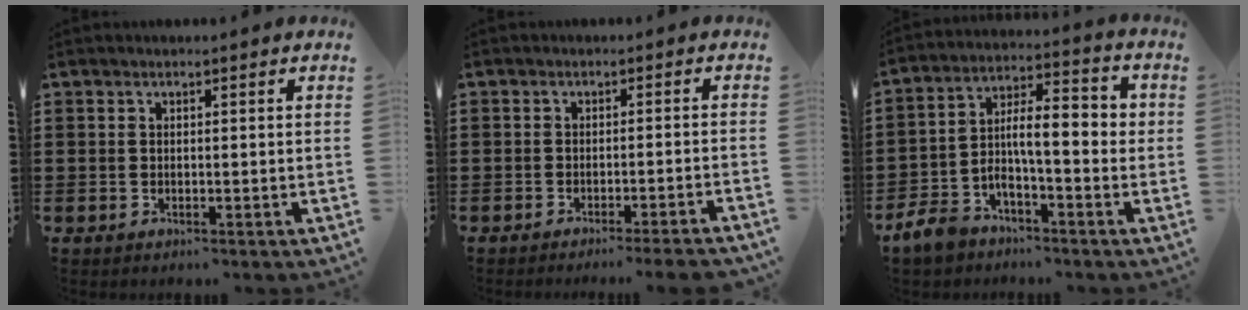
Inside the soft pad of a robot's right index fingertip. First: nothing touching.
{"total": 2.3, "force": [-2.0, -0.4, 1.1], "torque": [-0.018, -0.002, -0.040]}
{"total": 6.7, "force": [-2.1, 2.6, 5.8], "torque": [-0.122, -0.009, -0.047]}